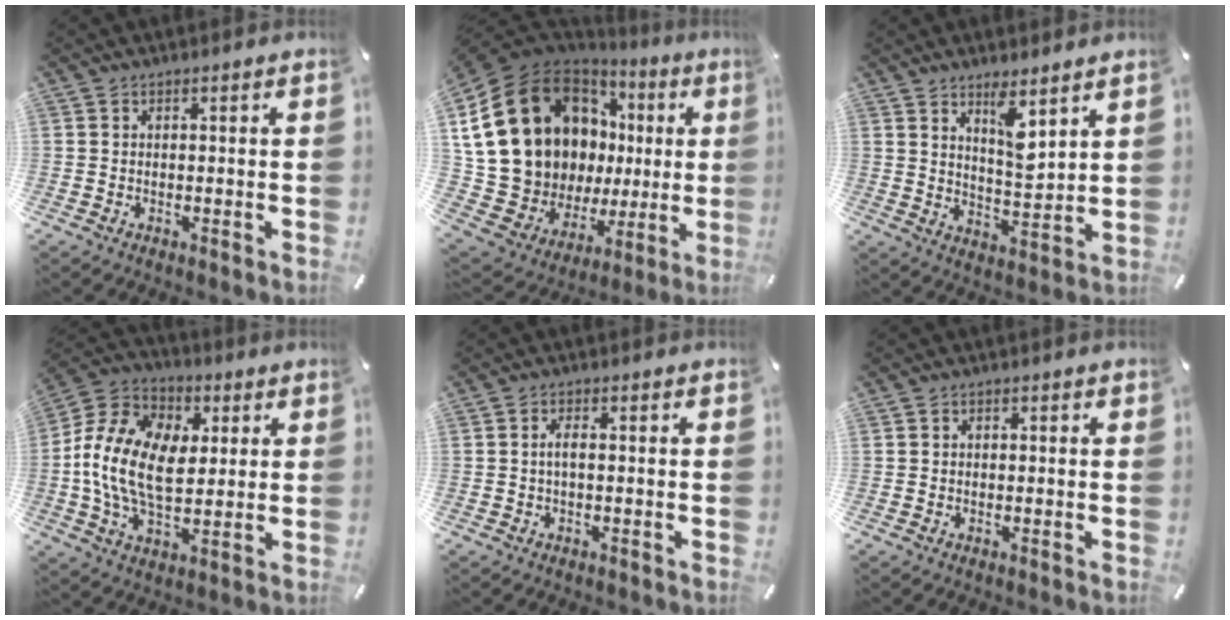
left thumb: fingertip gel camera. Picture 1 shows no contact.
{"total": 25.8, "force": [6.5, 18.4, 16.9], "torque": [-0.334, -0.061, 0.153]}
{"total": 7.4, "force": [5.4, 2.1, 4.6], "torque": [-0.067, -0.044, 0.090]}
{"total": 16.8, "force": [0.7, 11.4, 12.4], "torque": [-0.264, 0.008, 0.014]}
{"total": 2.3, "force": [-0.2, 0.7, 2.1], "torque": [-0.040, 0.003, -0.006]}
{"total": 0.8, "force": [-0.2, 0.7, 0.2], "torque": [-0.003, 0.005, -0.005]}